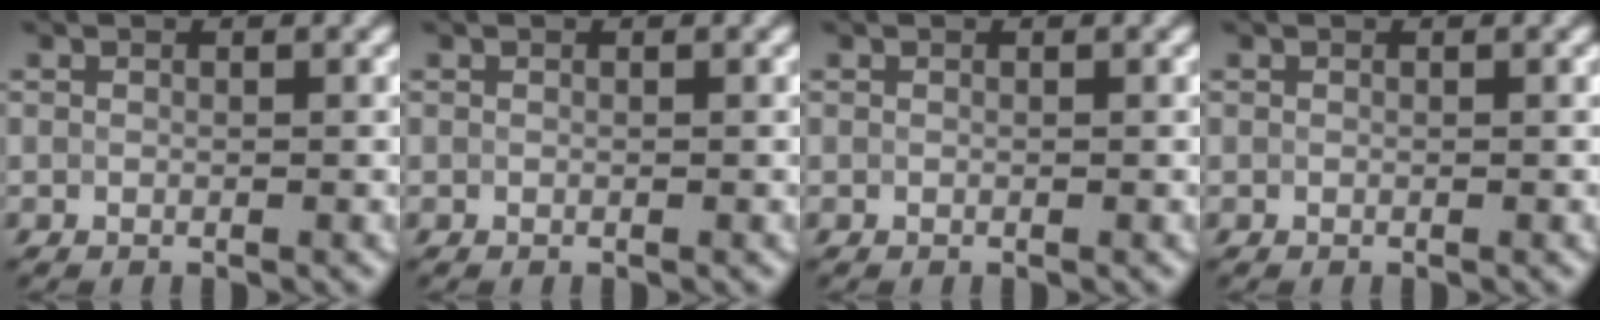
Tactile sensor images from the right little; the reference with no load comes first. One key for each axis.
{"total": 0.0}
{"total": 0.0}
{"total": 0.0}